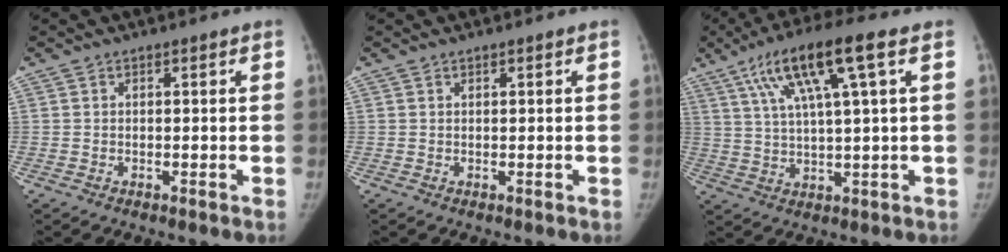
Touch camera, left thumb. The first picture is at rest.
{"total": 0.0}
{"total": 13.7, "force": [5.8, 1.7, 12.3], "torque": [-0.237, 0.003, 0.103]}